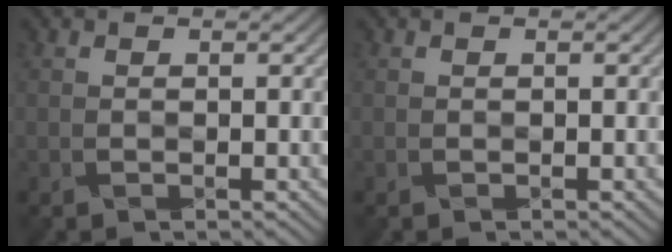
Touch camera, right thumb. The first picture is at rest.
{"total": 0.0}